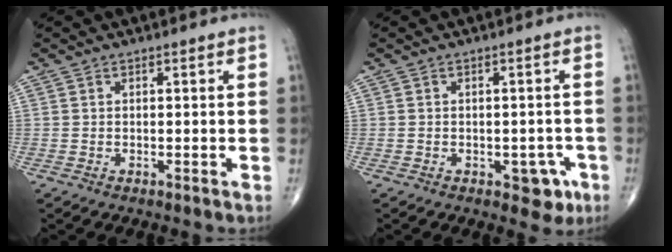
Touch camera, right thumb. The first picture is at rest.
{"total": 4.6, "force": [-2.0, 2.8, 3.0], "torque": [-0.010, 0.009, -0.023]}